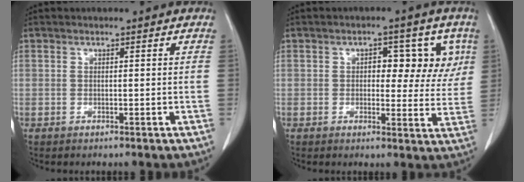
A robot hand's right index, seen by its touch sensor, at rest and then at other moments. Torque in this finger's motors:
{"motor_torque": [0.42, 0.59, 0.20, 0.04]}